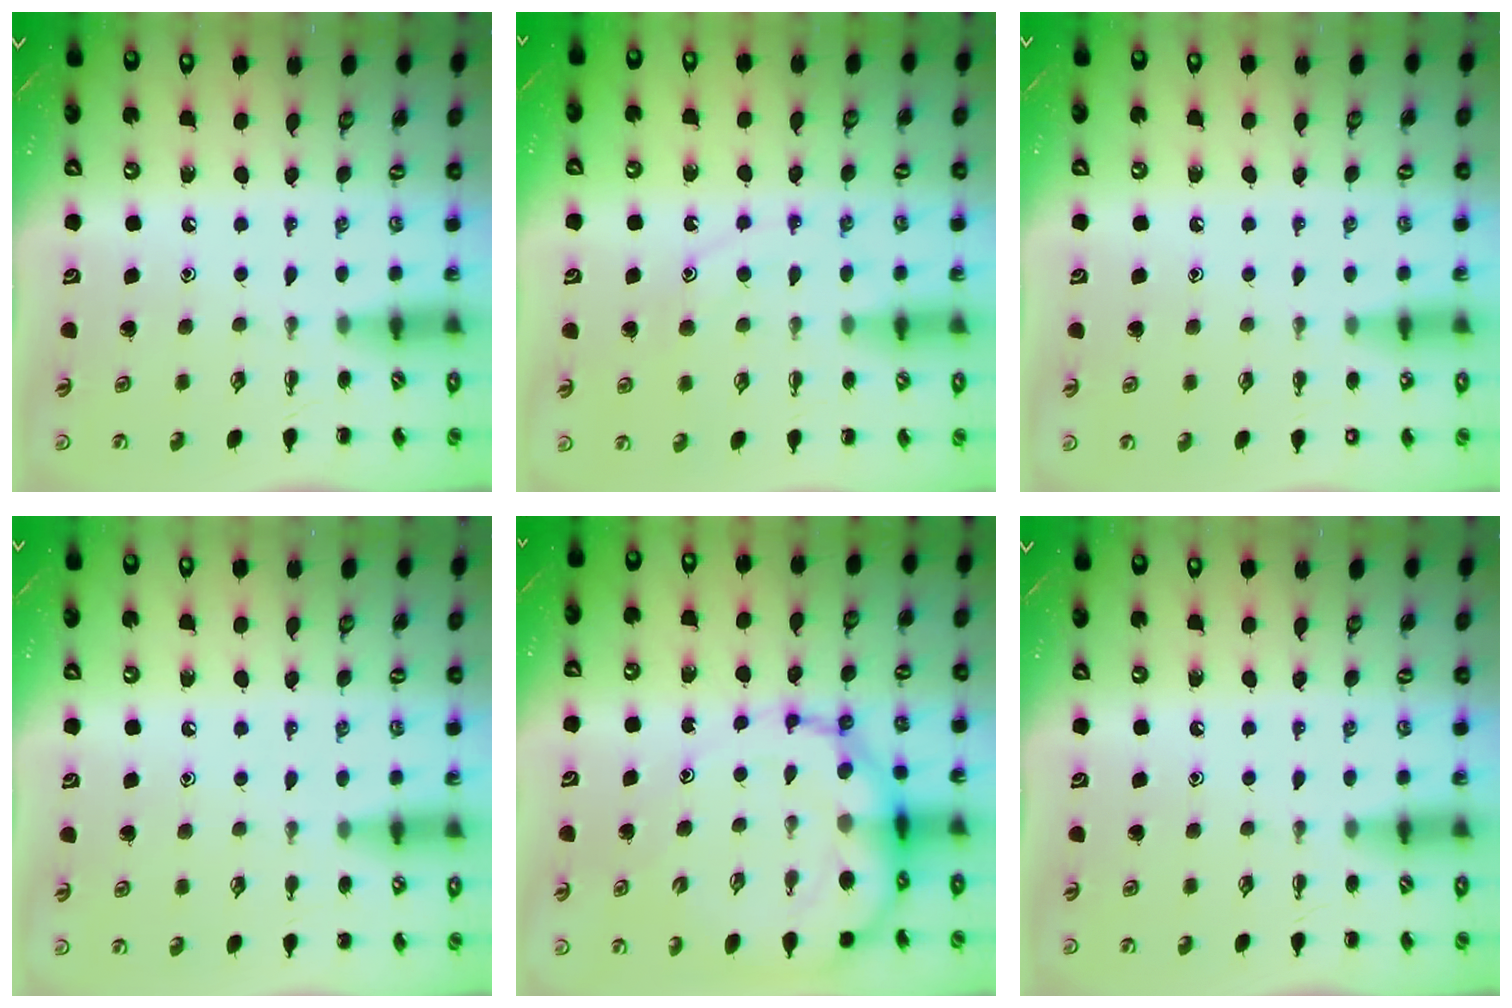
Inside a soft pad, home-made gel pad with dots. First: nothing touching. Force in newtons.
{"total": 12.1, "press": 12.0, "slide": 0.9}
{"total": 2.3, "press": 2.2, "slide": 0.7}
{"total": 4.4, "press": 4.2, "slide": 1.5}
{"total": 16.4, "press": 15.7, "slide": 4.4}
{"total": 0.0}